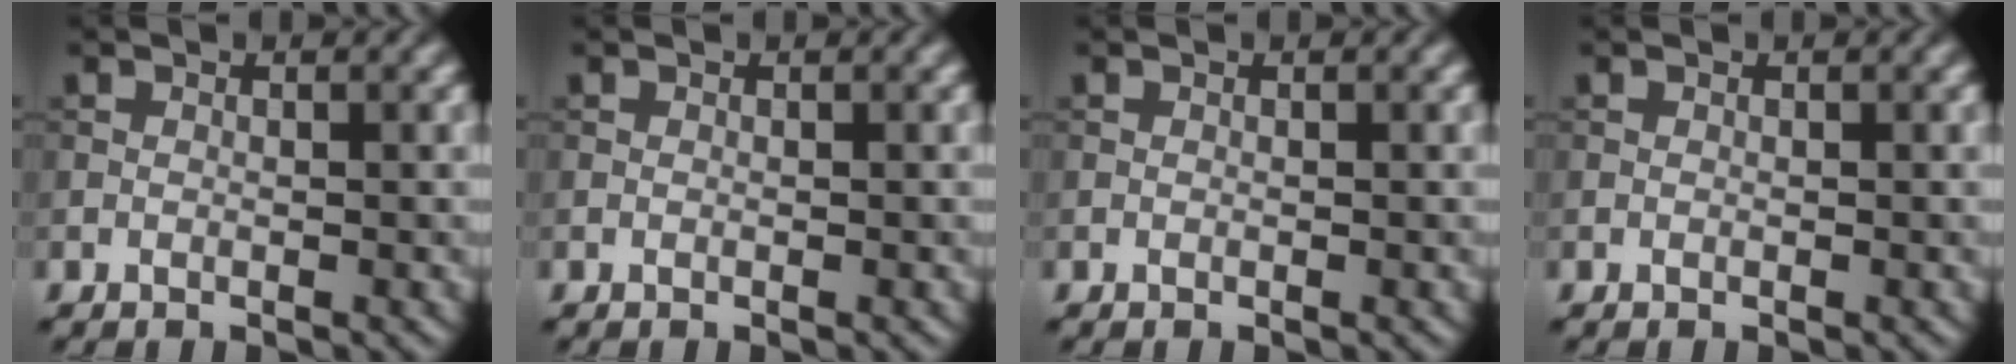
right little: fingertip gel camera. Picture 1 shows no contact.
{"total": 0.0}
{"total": 0.0}
{"total": 0.0}